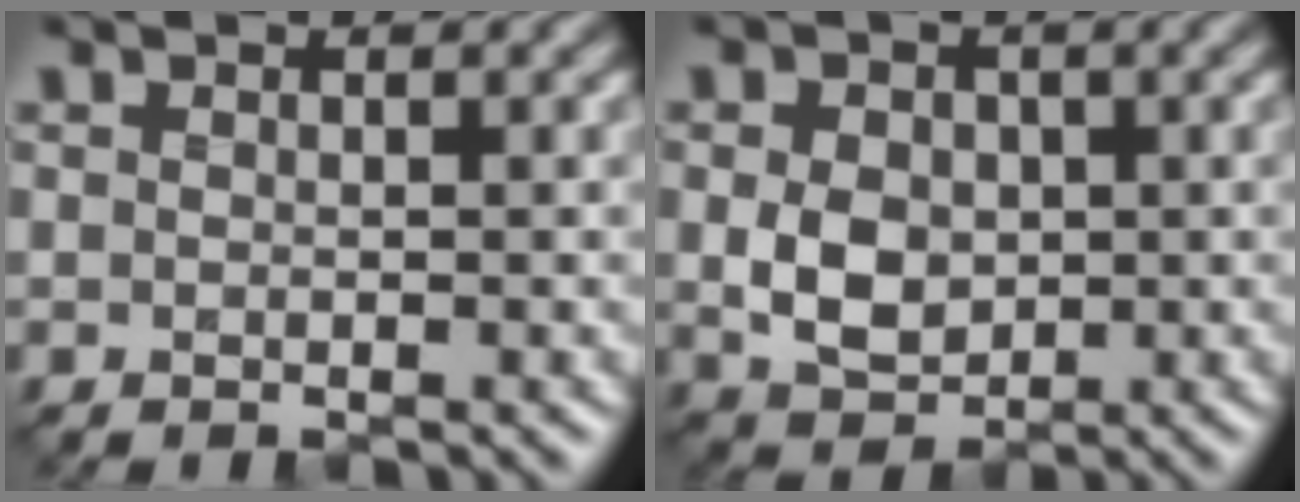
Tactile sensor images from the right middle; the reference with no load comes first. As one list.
[{"total": 3.8, "force": [-0.2, 3.0, 2.3], "torque": [-0.049, -0.007, -0.006]}]